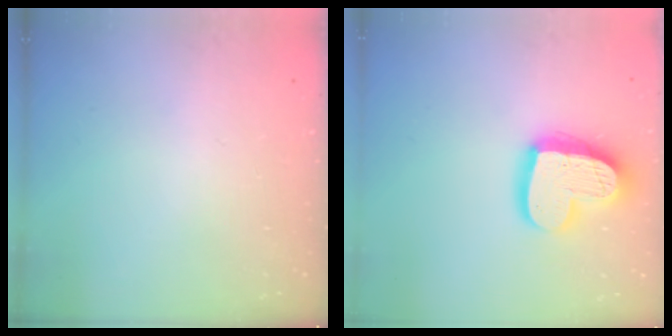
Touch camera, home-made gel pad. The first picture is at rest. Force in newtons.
{"total": 20.0, "press": 20.0, "slide": 1.7}